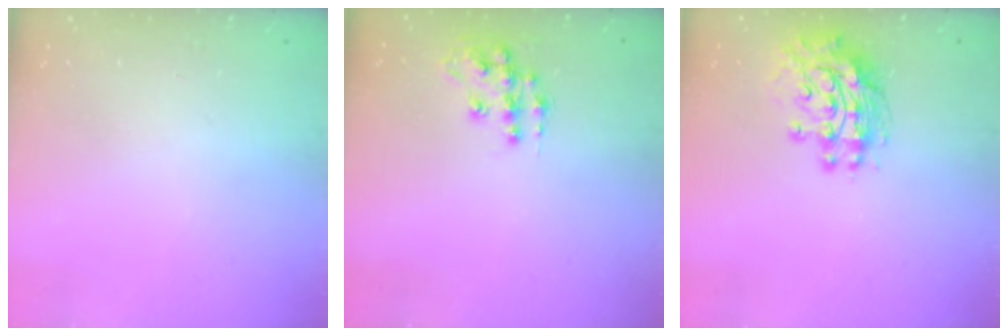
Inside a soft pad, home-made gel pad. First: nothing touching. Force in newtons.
{"total": 11.5, "press": 11.5, "slide": 0.7}
{"total": 12.5, "press": 12.4, "slide": 1.0}